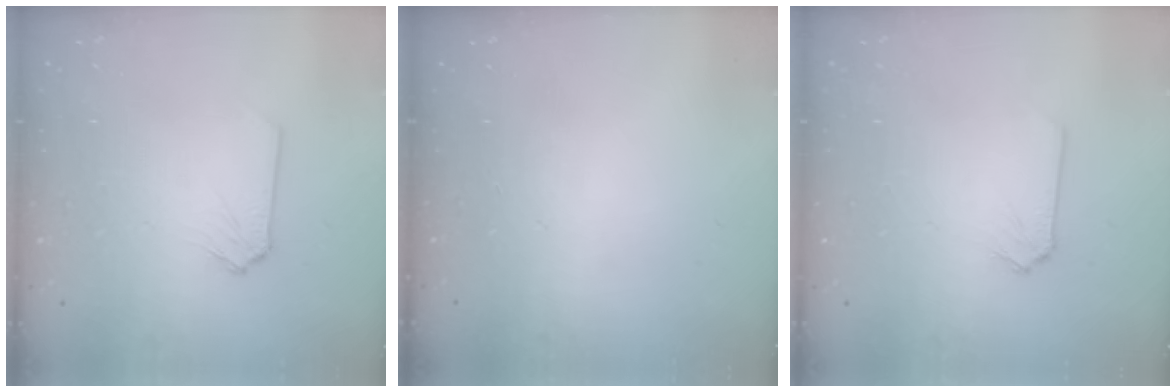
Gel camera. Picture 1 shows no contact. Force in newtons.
{"total": 0.0}
{"total": 0.0}